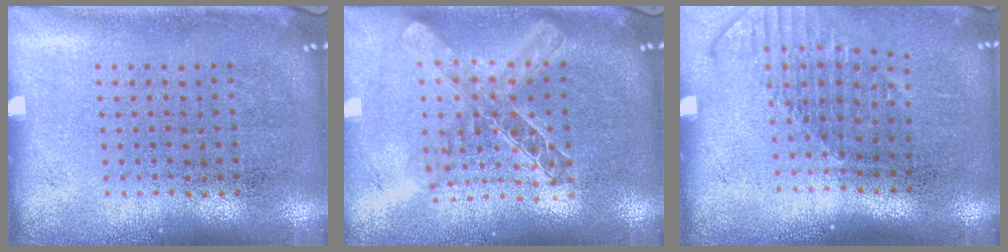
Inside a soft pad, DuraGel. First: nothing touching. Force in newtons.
{"total": 2.0, "press": 1.7, "slide": 1.1}
{"total": 1.6, "press": 1.2, "slide": 1.0}